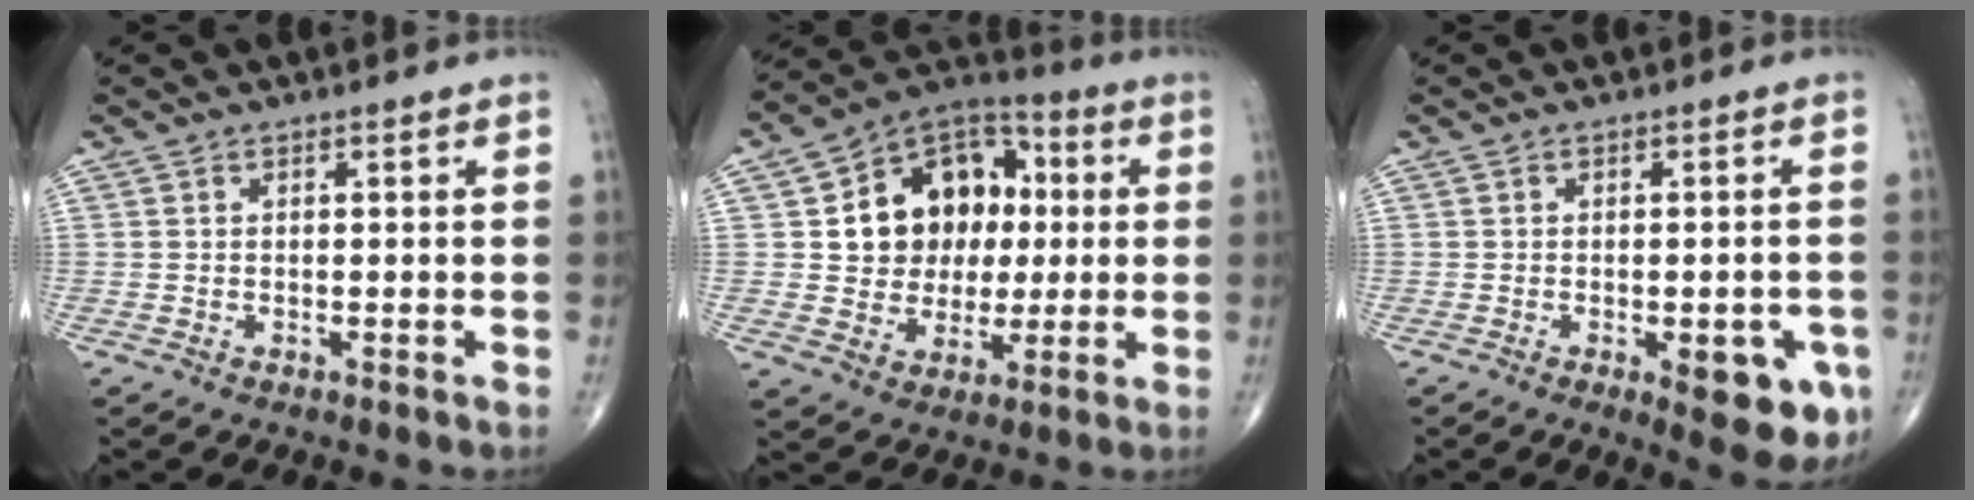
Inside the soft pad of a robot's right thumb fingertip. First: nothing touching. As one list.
[{"total": 17.0, "force": [2.5, 13.4, 10.2], "torque": [-0.106, 0.019, 0.041]}, {"total": 10.1, "force": [-3.7, 3.8, 8.6], "torque": [-0.079, 0.000, -0.036]}]